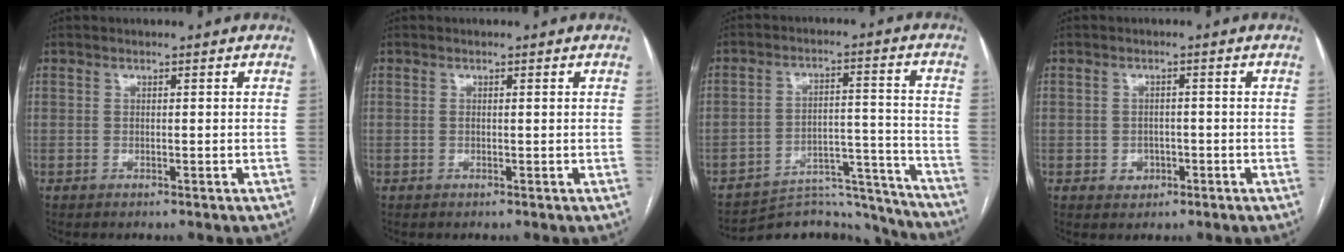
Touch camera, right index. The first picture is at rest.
{"total": 0.5, "force": [0.2, 0.1, 0.5], "torque": [-0.011, 0.002, 0.005]}
{"total": 16.3, "force": [-16.0, 2.8, 0.8], "torque": [0.002, 0.053, -0.220]}
{"total": 2.4, "force": [-0.9, 2.2, 0.8], "torque": [-0.007, 0.007, -0.006]}